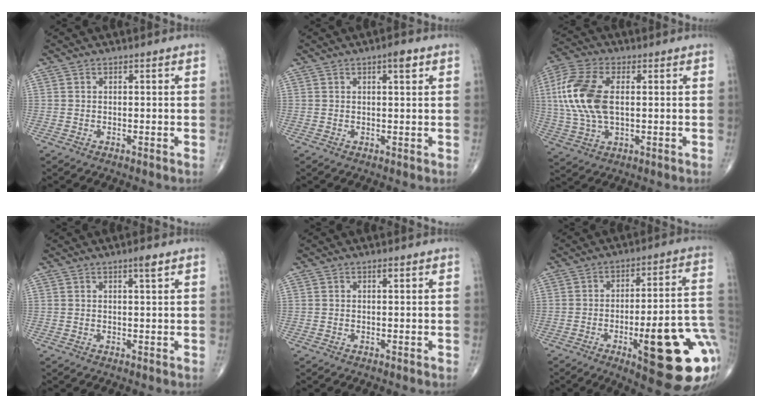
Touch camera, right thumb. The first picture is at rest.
{"total": 2.5, "force": [1.3, 0.7, 2.0], "torque": [-0.023, -0.002, 0.017]}
{"total": 14.8, "force": [1.6, 8.0, 12.3], "torque": [-0.279, 0.009, 0.031]}
{"total": 1.7, "force": [1.0, 0.1, 1.4], "torque": [-0.020, -0.004, 0.017]}
{"total": 0.7, "force": [0.4, 0.2, 0.5], "torque": [-0.004, 0.001, 0.005]}
{"total": 24.5, "force": [-7.3, 6.5, 22.4], "torque": [-0.243, 0.016, -0.084]}